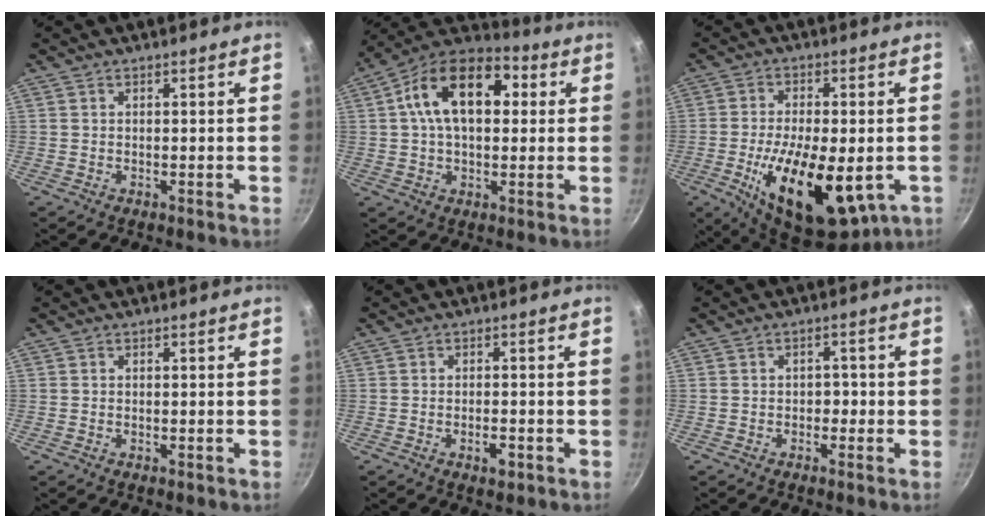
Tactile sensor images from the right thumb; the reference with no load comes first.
{"total": 17.2, "force": [3.6, 10.6, 13.1], "torque": [-0.184, 0.023, 0.037]}
{"total": 20.6, "force": [-5.4, 9.8, 17.4], "torque": [-0.279, 0.000, -0.073]}
{"total": 0.0}
{"total": 2.6, "force": [-1.2, 1.1, 2.1], "torque": [-0.030, 0.006, -0.019]}
{"total": 2.1, "force": [-0.6, 1.7, 1.1], "torque": [0.002, 0.012, -0.009]}